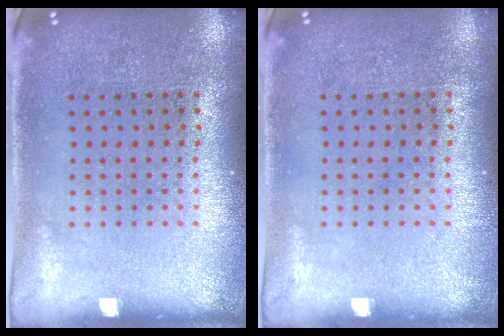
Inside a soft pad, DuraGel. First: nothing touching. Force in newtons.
{"total": 0.0}